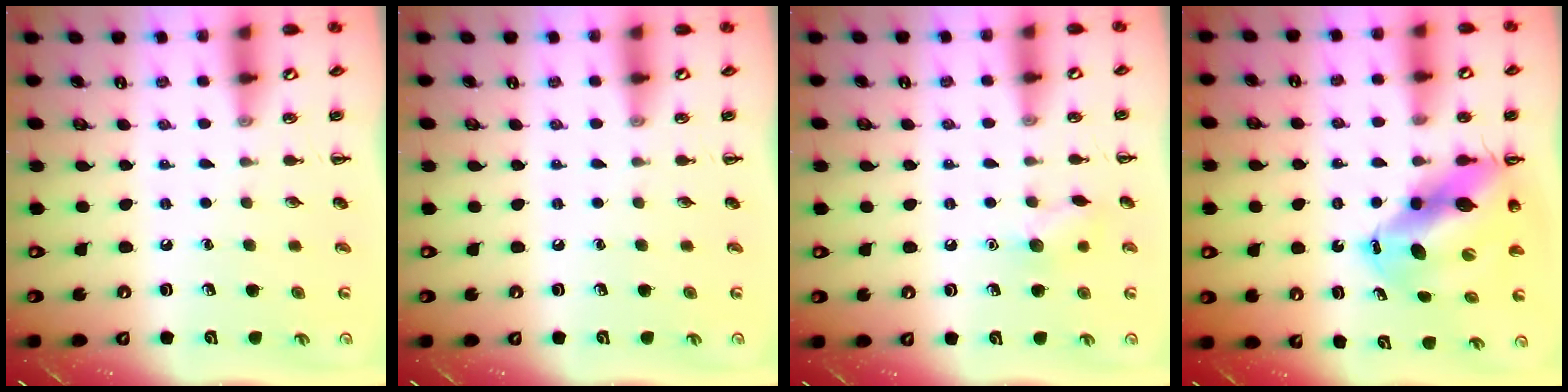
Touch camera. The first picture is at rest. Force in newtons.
{"total": 0.0}
{"total": 7.1, "press": 7.0, "slide": 1.2}
{"total": 12.7, "press": 12.2, "slide": 3.7}